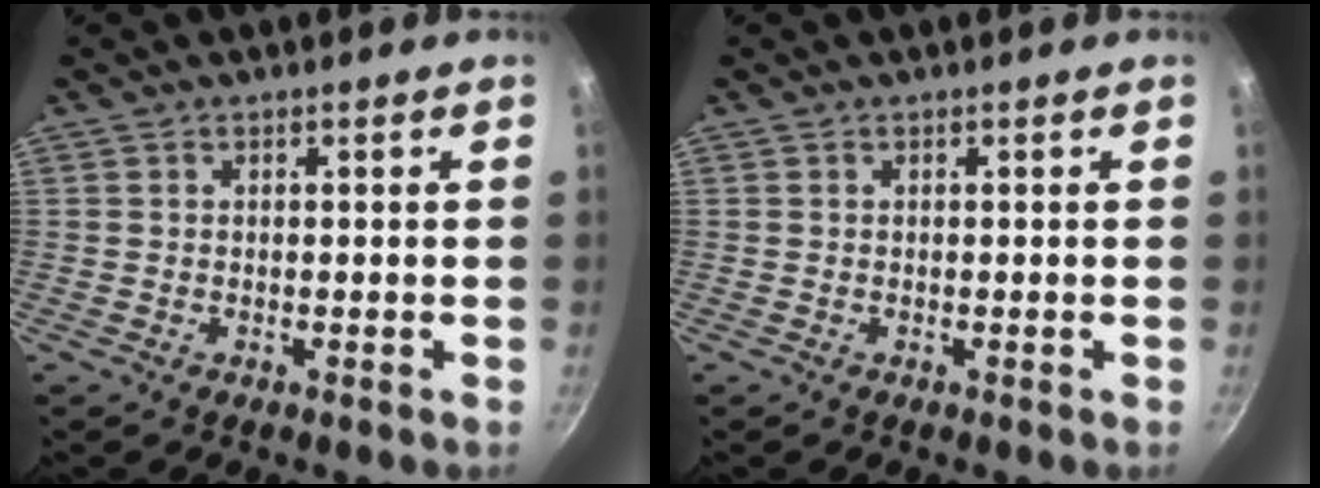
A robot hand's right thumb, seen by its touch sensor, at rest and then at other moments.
{"total": 0.0}